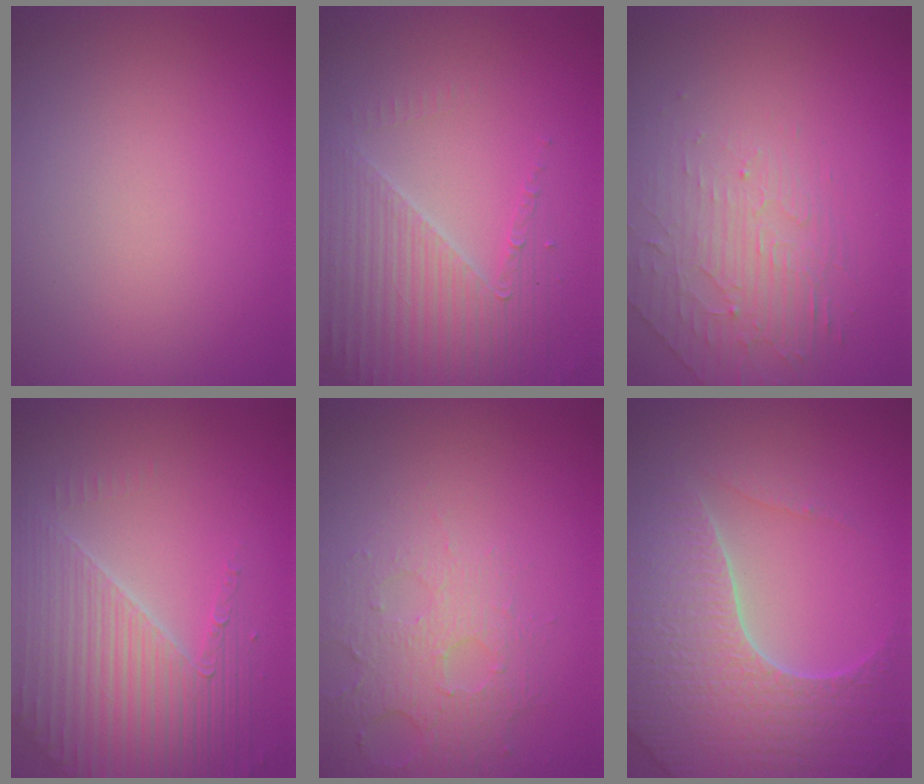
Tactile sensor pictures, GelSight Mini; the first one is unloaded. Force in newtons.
{"total": 4.1, "press": 3.7, "slide": 1.8}
{"total": 2.2, "press": 1.5, "slide": 1.7}
{"total": 4.8, "press": 4.3, "slide": 2.2}
{"total": 3.9, "press": 3.0, "slide": 2.5}
{"total": 7.1, "press": 6.9, "slide": 1.7}